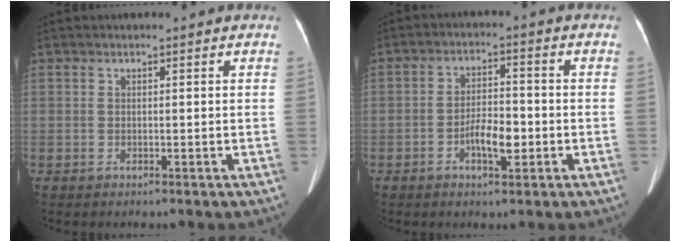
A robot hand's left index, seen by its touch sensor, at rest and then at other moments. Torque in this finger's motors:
{"motor_torque": [0.03, 0.01, 0.09, 0.08]}